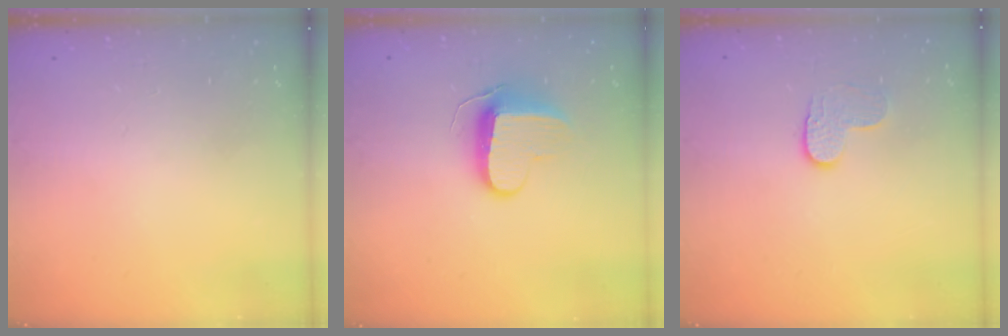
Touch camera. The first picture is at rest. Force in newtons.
{"total": 9.6, "press": 9.6, "slide": 0.9}
{"total": 6.3, "press": 6.3, "slide": 0.4}